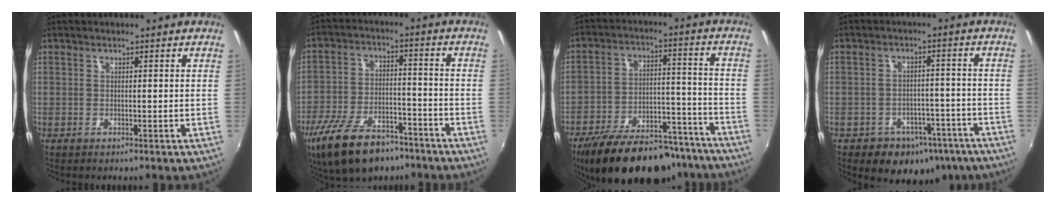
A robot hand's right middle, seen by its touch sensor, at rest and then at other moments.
{"total": 17.4, "force": [-11.9, 8.0, 9.9], "torque": [-0.210, -0.023, -0.200]}
{"total": 25.4, "force": [-20.4, 10.0, 11.4], "torque": [-0.211, 0.013, -0.278]}
{"total": 12.6, "force": [-8.0, 8.6, 4.6], "torque": [-0.094, 0.025, -0.079]}